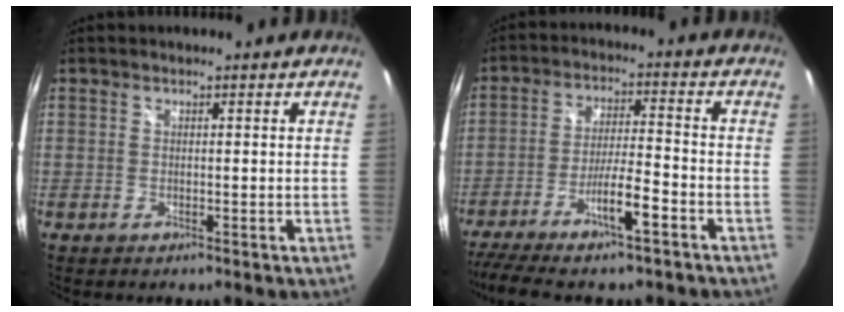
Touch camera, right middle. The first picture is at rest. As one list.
[{"total": 11.5, "force": [-8.3, 0.5, 7.9], "torque": [-0.168, -0.011, -0.146]}]